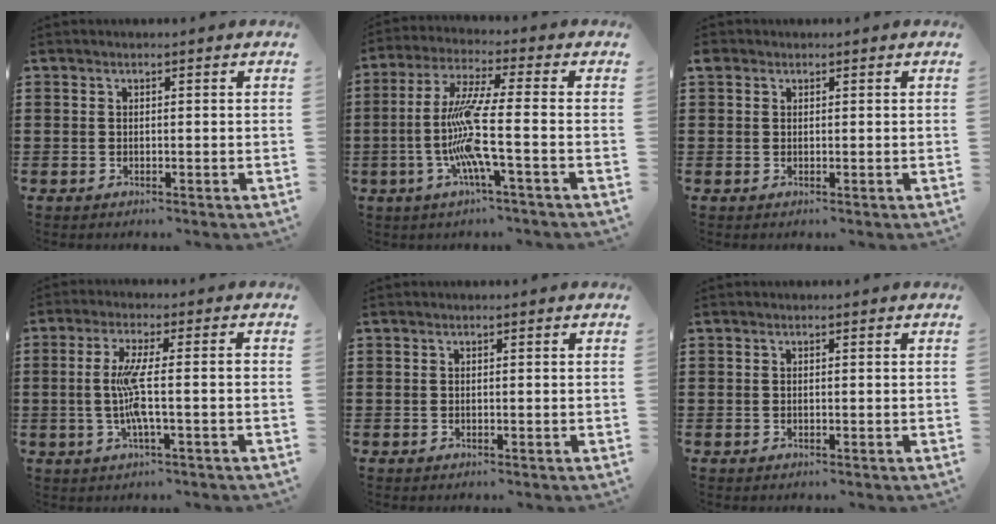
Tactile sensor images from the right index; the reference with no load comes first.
{"total": 10.7, "force": [-2.9, 0.0, 10.3], "torque": [-0.232, -0.022, -0.069]}
{"total": 1.0, "force": [0.4, 0.9, 0.3], "torque": [-0.009, 0.005, 0.008]}
{"total": 6.8, "force": [-0.7, 0.7, 6.7], "torque": [-0.142, -0.009, -0.024]}
{"total": 0.0}
{"total": 0.0}